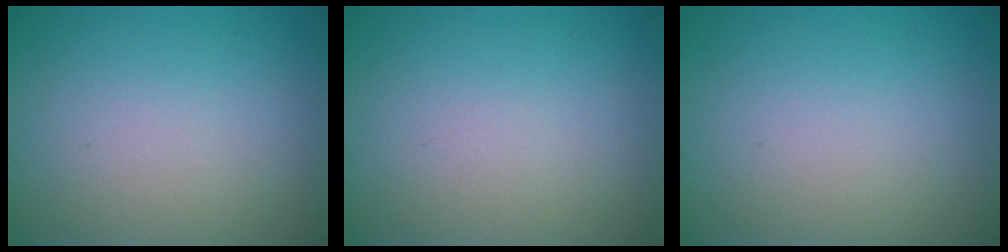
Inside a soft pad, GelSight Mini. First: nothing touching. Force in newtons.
{"total": 0.0}
{"total": 0.0}